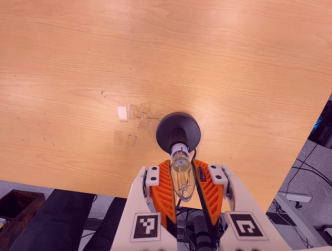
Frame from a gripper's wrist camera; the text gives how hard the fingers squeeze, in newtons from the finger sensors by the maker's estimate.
{"total": 12.8, "left": 12.7, "right": 13.0}